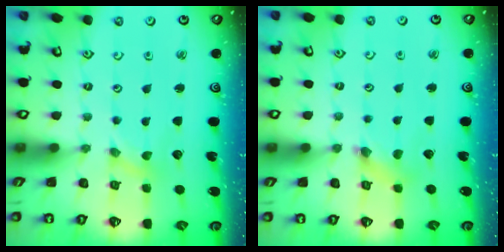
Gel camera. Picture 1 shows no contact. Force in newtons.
{"total": 2.1, "press": 2.1, "slide": 0.2}